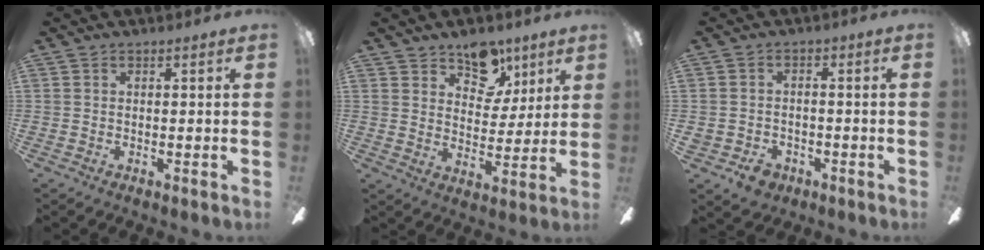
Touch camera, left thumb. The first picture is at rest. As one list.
[{"total": 11.4, "force": [7.9, 7.0, 4.3], "torque": [-0.042, -0.050, 0.142]}, {"total": 5.2, "force": [-2.9, 4.1, 1.6], "torque": [-0.020, 0.023, -0.051]}]